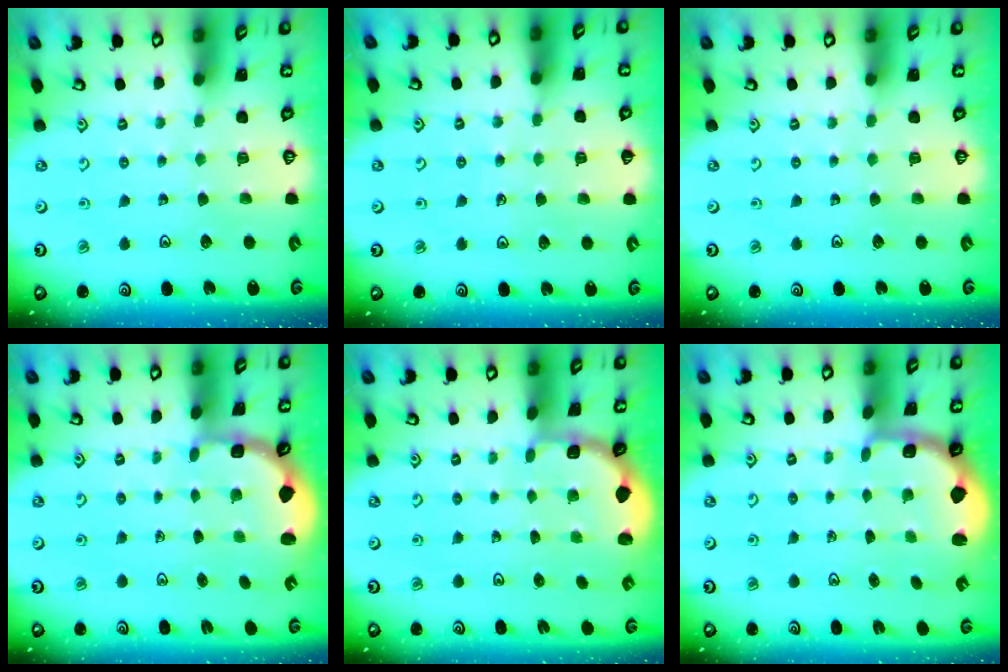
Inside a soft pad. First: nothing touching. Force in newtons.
{"total": 5.4, "press": 5.3, "slide": 0.9}
{"total": 0.0}
{"total": 2.7, "press": 2.1, "slide": 1.7}
{"total": 1.9, "press": 1.8, "slide": 0.7}
{"total": 2.4, "press": 1.2, "slide": 2.1}